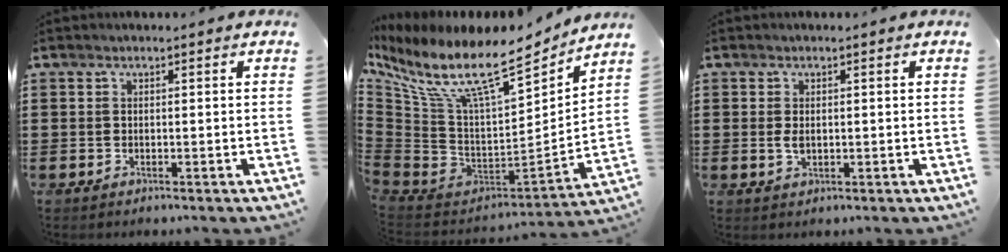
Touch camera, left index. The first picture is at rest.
{"total": 14.2, "force": [9.2, 3.5, 10.2], "torque": [-0.216, -0.064, 0.148]}
{"total": 1.8, "force": [0.1, 0.9, 1.6], "torque": [-0.040, 0.000, -0.001]}